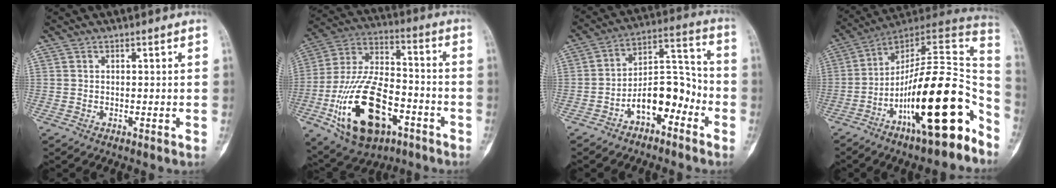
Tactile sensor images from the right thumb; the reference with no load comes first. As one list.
[{"total": 22.2, "force": [-8.7, 12.1, 16.5], "torque": [-0.298, 0.050, -0.141]}, {"total": 11.0, "force": [-5.1, 5.9, 7.7], "torque": [-0.104, 0.068, -0.089]}, {"total": 23.3, "force": [-11.1, 6.4, 19.4], "torque": [-0.266, 0.088, -0.177]}]